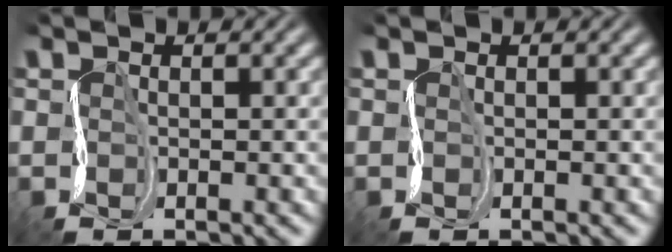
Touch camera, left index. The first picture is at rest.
{"total": 0.0}